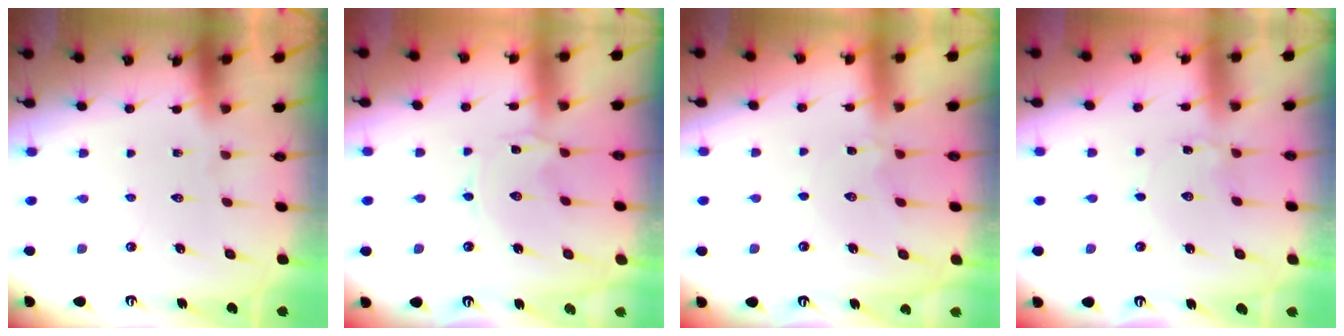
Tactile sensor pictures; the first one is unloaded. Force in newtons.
{"total": 0.0}
{"total": 2.7, "press": 2.7, "slide": 0.5}
{"total": 1.2, "press": 1.1, "slide": 0.1}